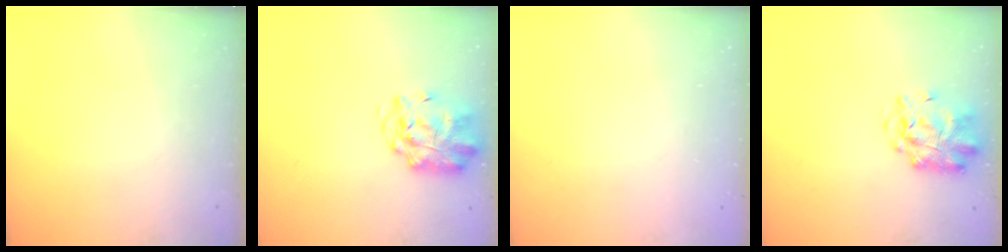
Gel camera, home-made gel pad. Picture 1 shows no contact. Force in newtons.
{"total": 2.0, "press": 1.8, "slide": 0.9}
{"total": 1.6, "press": 1.6, "slide": 0.1}
{"total": 3.1, "press": 3.0, "slide": 0.8}